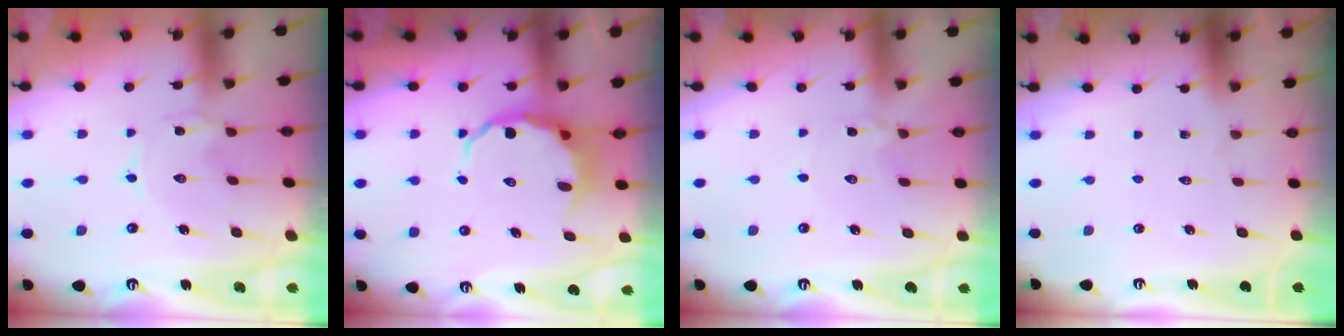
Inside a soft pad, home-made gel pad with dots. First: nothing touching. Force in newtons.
{"total": 5.8, "press": 5.5, "slide": 1.9}
{"total": 2.7, "press": 2.7, "slide": 0.3}
{"total": 0.0}